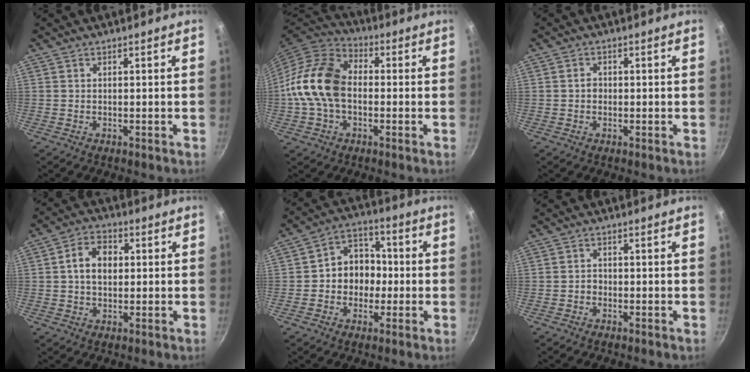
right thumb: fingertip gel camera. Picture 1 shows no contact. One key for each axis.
{"total": 15.3, "fx": -0.9, "fy": 10.7, "fz": 10.9, "tx": -0.182, "ty": 0.033, "tz": -0.034}
{"total": 1.7, "fx": -0.1, "fy": 1.5, "fz": 0.9, "tx": -0.011, "ty": 0.007, "tz": -0.004}
{"total": 7.5, "fx": 0.9, "fy": 5.5, "fz": 5.1, "tx": -0.070, "ty": 0.013, "tz": 0.006}
{"total": 10.1, "fx": -0.9, "fy": 8.6, "fz": 5.2, "tx": -0.027, "ty": 0.030, "tz": -0.030}
{"total": 1.3, "fx": -0.6, "fy": 1.0, "fz": 0.4, "tx": -0.003, "ty": 0.006, "tz": -0.012}